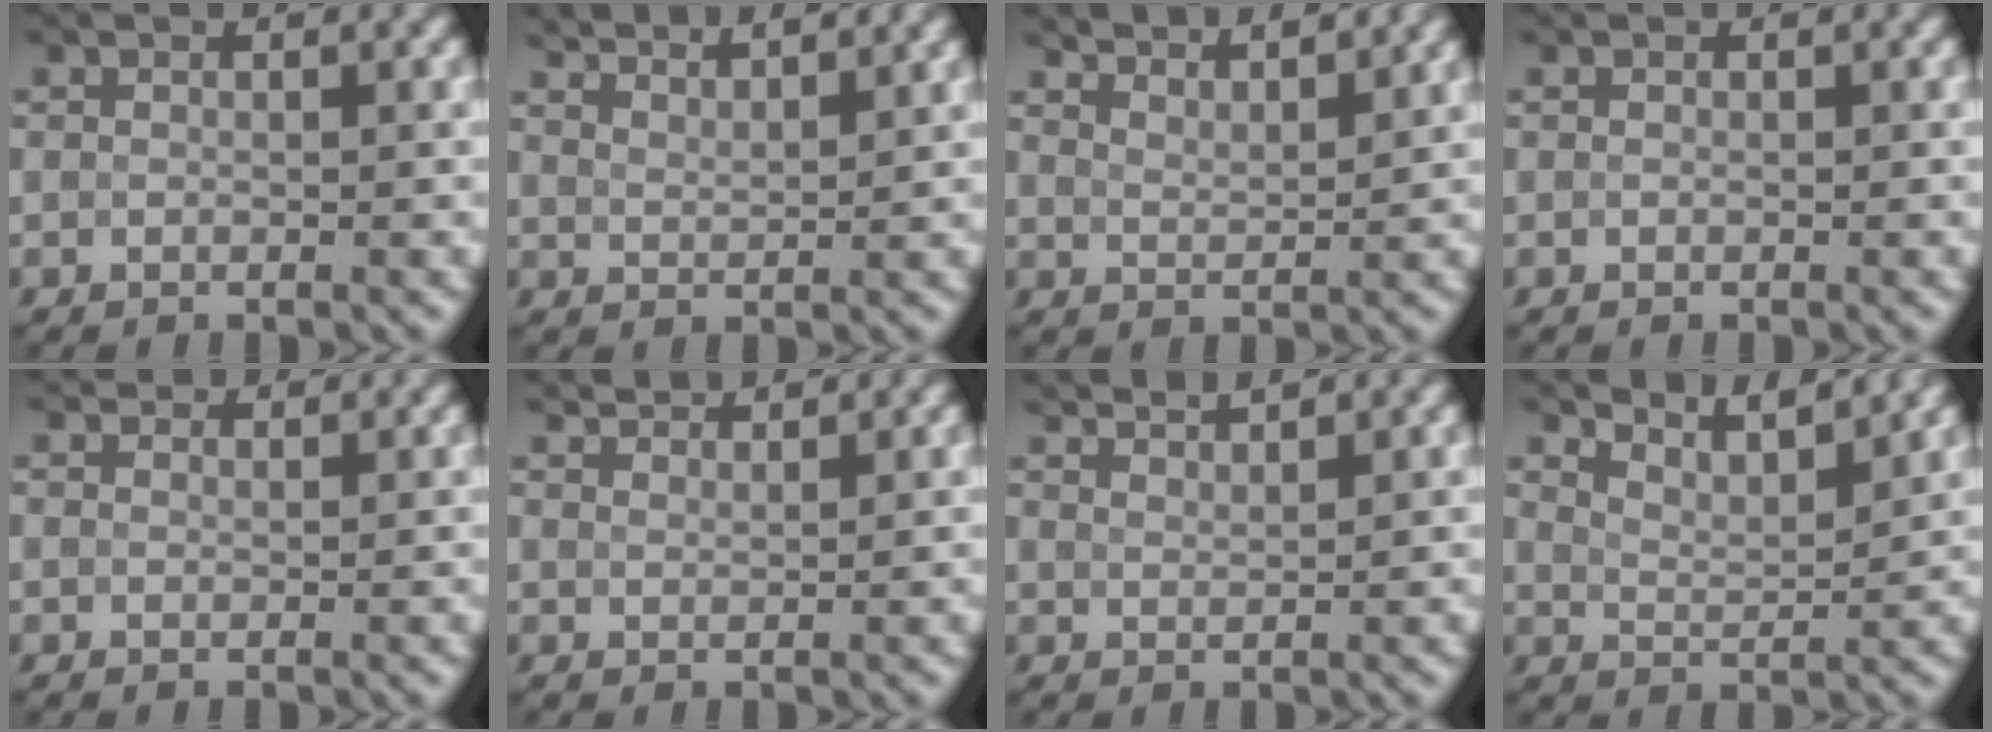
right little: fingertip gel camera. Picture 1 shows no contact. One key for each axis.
{"total": 5.8, "fx": 5.1, "fy": 1.3, "fz": 2.4, "tx": -0.019, "ty": 0.023, "tz": 0.052}
{"total": 6.5, "fx": 5.8, "fy": 1.5, "fz": 2.7, "tx": -0.024, "ty": 0.020, "tz": 0.060}
{"total": 0.0}
{"total": 3.9, "fx": 3.5, "fy": 1.1, "fz": 1.3, "tx": -0.028, "ty": 0.002, "tz": 0.043}
{"total": 3.0, "fx": 2.9, "fy": 0.4, "fz": 0.9, "tx": -0.009, "ty": 0.006, "tz": 0.042}
{"total": 3.5, "fx": 3.2, "fy": 0.7, "fz": 1.3, "tx": 0.001, "ty": 0.010, "tz": 0.033}
{"total": 6.1, "fx": 5.3, "fy": 1.4, "fz": 2.7, "tx": -0.029, "ty": 0.016, "tz": 0.059}